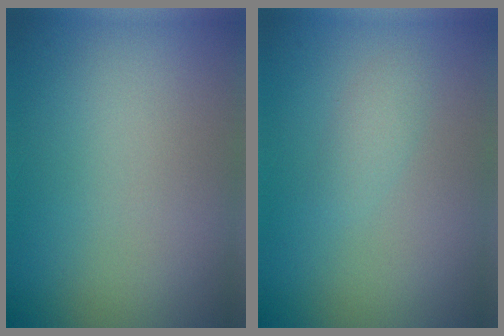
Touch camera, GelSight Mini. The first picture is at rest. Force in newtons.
{"total": 1.2, "press": 1.2, "slide": 0.1}